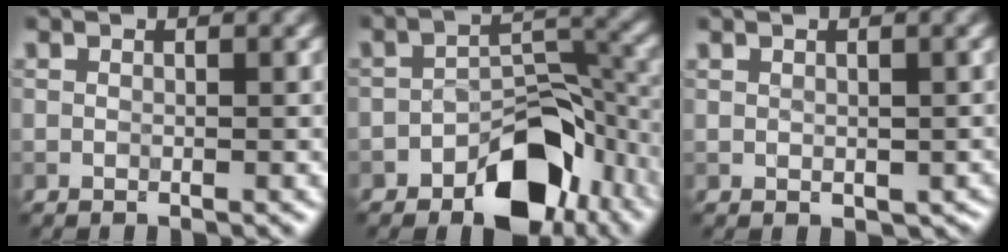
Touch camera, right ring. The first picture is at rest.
{"total": 8.1, "force": [-4.6, 4.2, 5.2], "torque": [-0.062, 0.003, -0.076]}
{"total": 1.8, "force": [-0.1, 1.4, 1.1], "torque": [-0.011, -0.009, 0.003]}